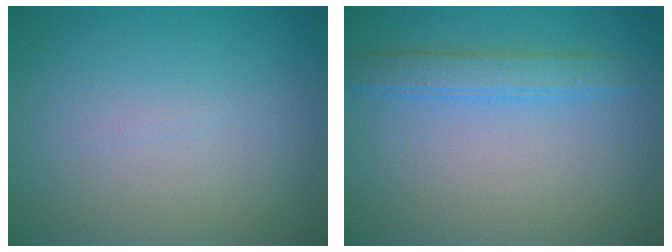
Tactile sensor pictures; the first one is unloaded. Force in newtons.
{"total": 2.0, "press": 2.0, "slide": 0.1}